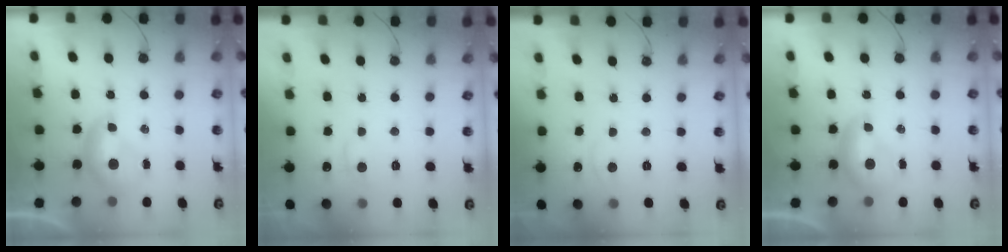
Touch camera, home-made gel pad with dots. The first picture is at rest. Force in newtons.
{"total": 1.2, "press": 1.0, "slide": 0.6}
{"total": 1.0, "press": 0.5, "slide": 0.9}
{"total": 0.0}